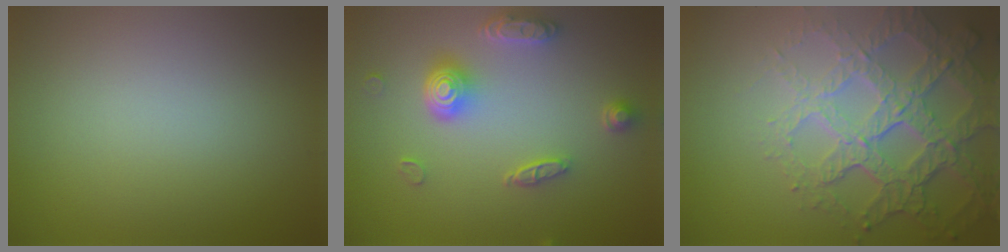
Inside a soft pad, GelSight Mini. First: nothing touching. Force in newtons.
{"total": 4.5, "press": 3.5, "slide": 2.9}
{"total": 7.7, "press": 5.3, "slide": 5.5}